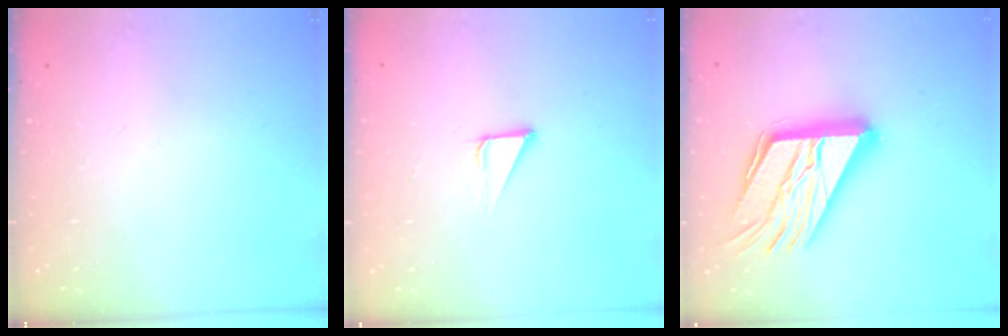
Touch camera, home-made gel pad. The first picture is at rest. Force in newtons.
{"total": 3.3, "press": 3.3, "slide": 0.1}
{"total": 23.5, "press": 23.3, "slide": 2.3}